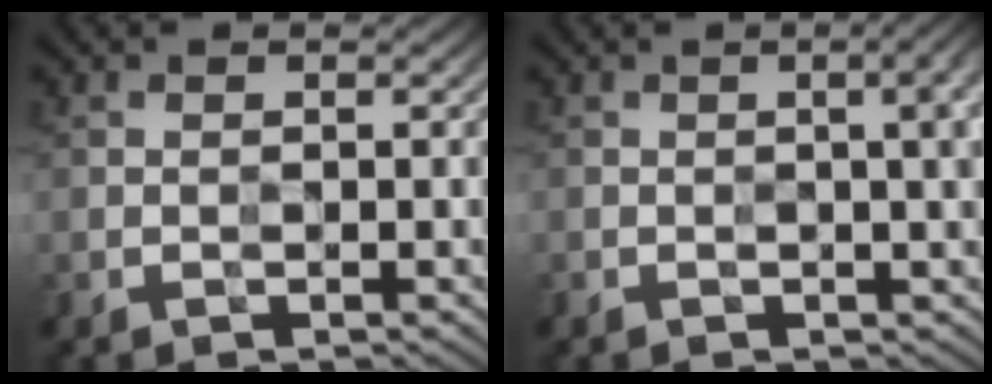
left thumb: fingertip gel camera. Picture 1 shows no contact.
{"total": 4.5, "force": [0.4, 1.2, 4.3], "torque": [-0.054, 0.007, 0.006]}